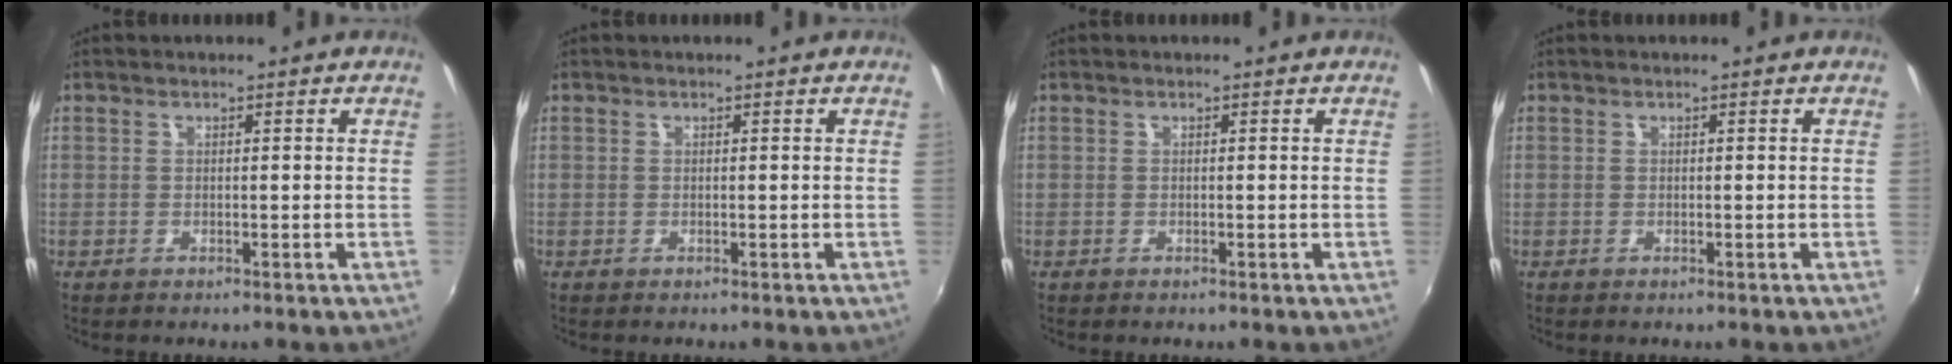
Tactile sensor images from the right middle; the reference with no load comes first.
{"total": 0.0}
{"total": 0.0}
{"total": 0.0}